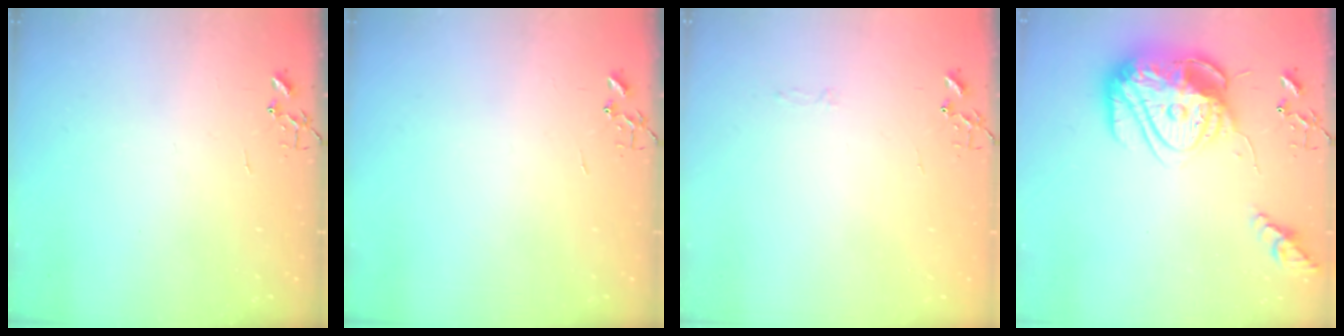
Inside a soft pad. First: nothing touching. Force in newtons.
{"total": 0.0}
{"total": 2.8, "press": 2.8, "slide": 0.4}
{"total": 24.2, "press": 24.1, "slide": 2.0}